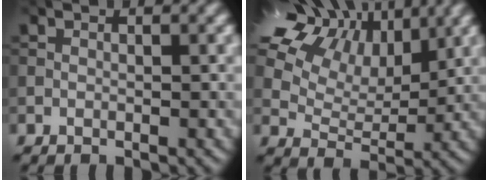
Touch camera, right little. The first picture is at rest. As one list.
[{"total": 13.1, "force": [7.7, 8.1, 7.0], "torque": [-0.164, 0.047, 0.140]}]